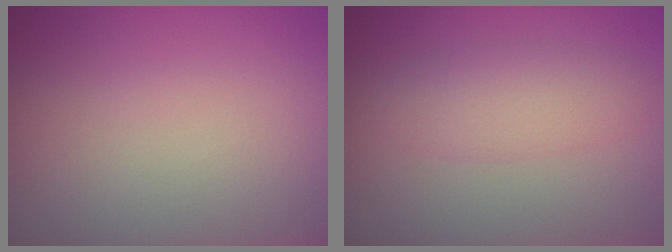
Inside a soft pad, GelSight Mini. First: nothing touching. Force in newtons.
{"total": 2.9, "press": 2.9, "slide": 0.1}